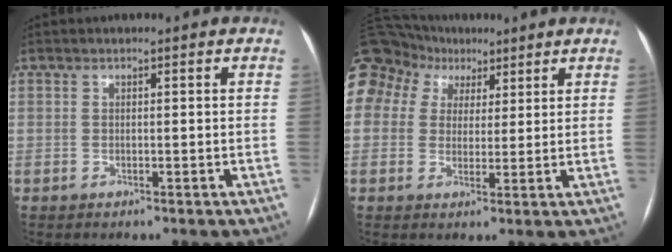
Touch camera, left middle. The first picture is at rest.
{"total": 17.2, "force": [9.0, 13.4, 5.8], "torque": [-0.195, 0.079, 0.174]}